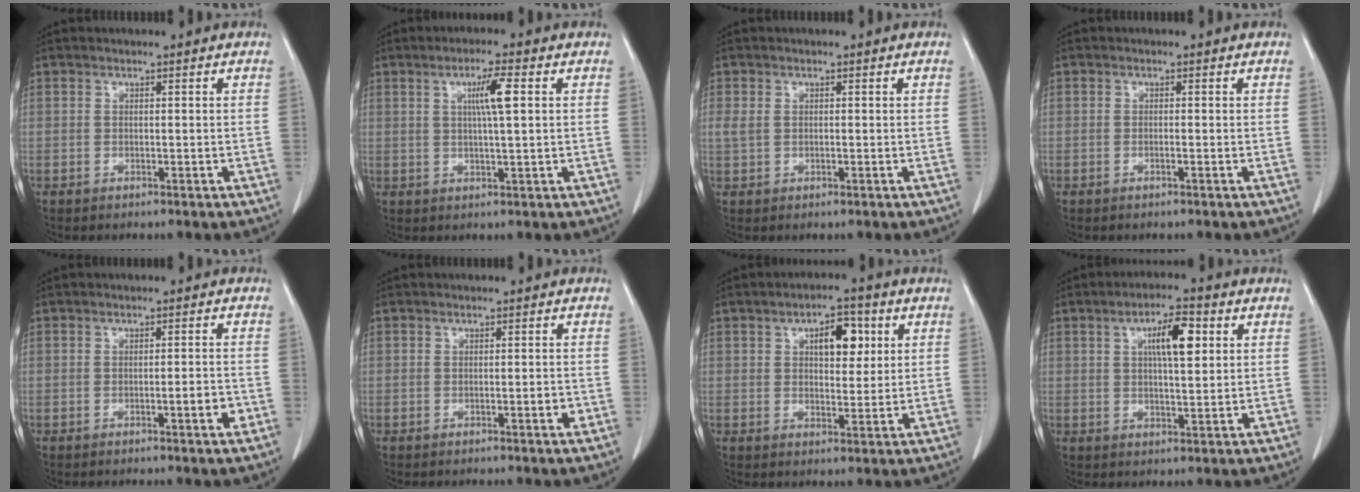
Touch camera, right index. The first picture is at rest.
{"total": 5.0, "force": [1.4, -0.1, 4.8], "torque": [-0.084, 0.000, 0.023]}
{"total": 1.9, "force": [0.2, 1.2, 1.5], "torque": [-0.043, 0.004, 0.007]}
{"total": 0.5, "force": [-0.3, -0.1, 0.4], "torque": [-0.008, 0.001, -0.005]}
{"total": 2.7, "force": [-1.1, 0.3, 2.4], "torque": [-0.033, 0.000, -0.017]}
{"total": 1.4, "force": [-0.6, 0.2, 1.3], "torque": [-0.020, -0.001, -0.008]}
{"total": 6.5, "force": [2.2, 3.0, 5.3], "torque": [-0.079, 0.010, 0.035]}
{"total": 7.1, "force": [2.3, 1.7, 6.5], "torque": [-0.110, 0.008, 0.038]}